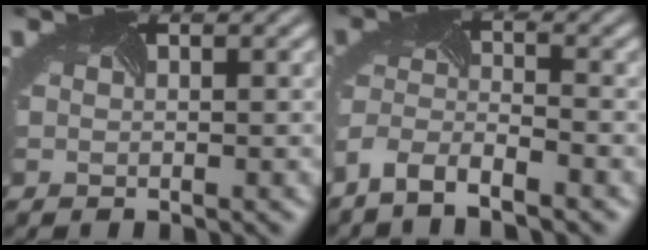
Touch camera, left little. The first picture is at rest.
{"total": 4.0, "force": [-3.6, 0.6, 1.6], "torque": [-0.038, -0.008, -0.069]}